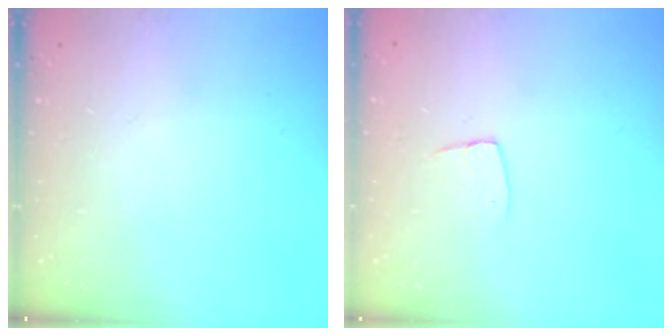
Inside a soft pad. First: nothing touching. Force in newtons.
{"total": 4.8, "press": 4.8, "slide": 0.3}